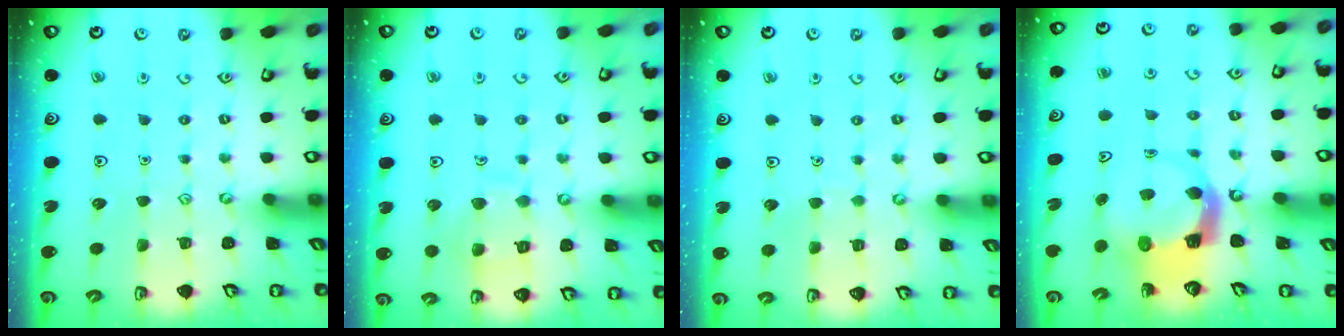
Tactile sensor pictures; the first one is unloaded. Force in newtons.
{"total": 9.0, "press": 9.0, "slide": 0.8}
{"total": 1.4, "press": 1.4, "slide": 0.1}
{"total": 5.2, "press": 5.1, "slide": 0.6}